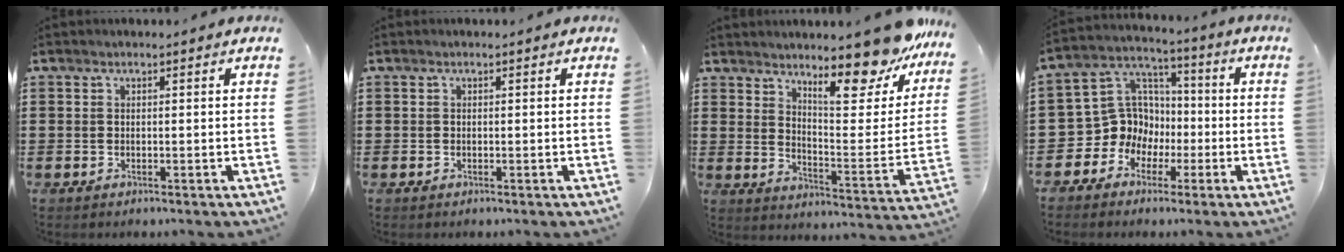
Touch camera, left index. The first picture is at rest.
{"total": 0.0}
{"total": 12.6, "force": [10.6, 1.9, 6.6], "torque": [-0.108, -0.082, 0.177]}
{"total": 9.8, "force": [-2.0, 9.3, 2.5], "torque": [-0.105, -0.003, -0.036]}